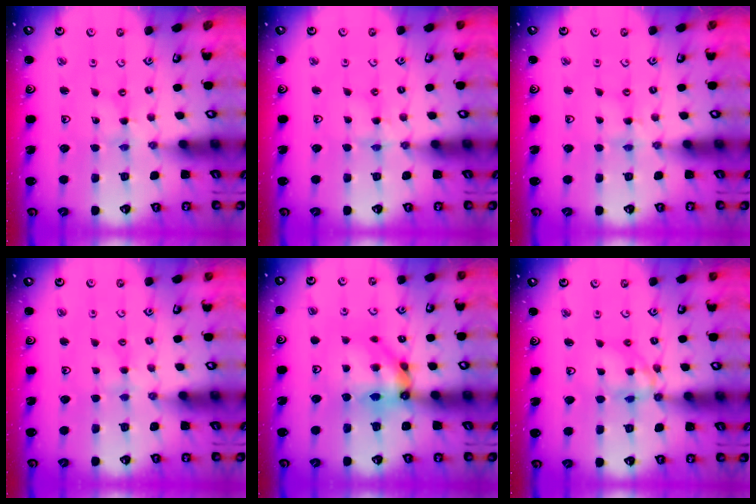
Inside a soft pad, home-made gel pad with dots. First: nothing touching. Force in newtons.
{"total": 3.0, "press": 2.9, "slide": 0.3}
{"total": 1.8, "press": 1.8, "slide": 0.2}
{"total": 2.7, "press": 2.6, "slide": 0.5}
{"total": 9.2, "press": 9.1, "slide": 1.2}
{"total": 11.2, "press": 11.1, "slide": 1.2}